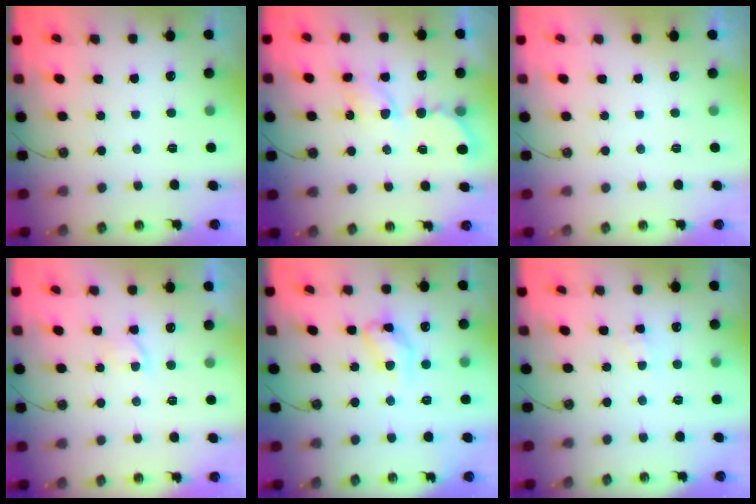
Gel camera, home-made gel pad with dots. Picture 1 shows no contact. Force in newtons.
{"total": 7.0, "press": 7.0, "slide": 0.4}
{"total": 0.0}
{"total": 2.1, "press": 2.1, "slide": 0.4}
{"total": 12.8, "press": 12.8, "slide": 1.0}
{"total": 2.0, "press": 2.0, "slide": 0.3}